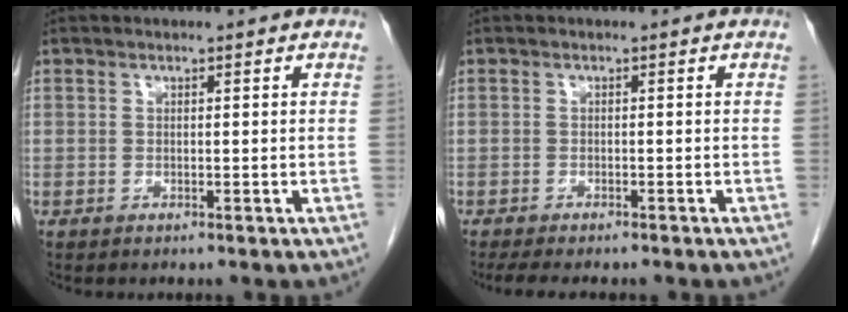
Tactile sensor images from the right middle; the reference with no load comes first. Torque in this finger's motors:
{"motor_torque": [0.31, -0.09, 0.07, 0.02]}